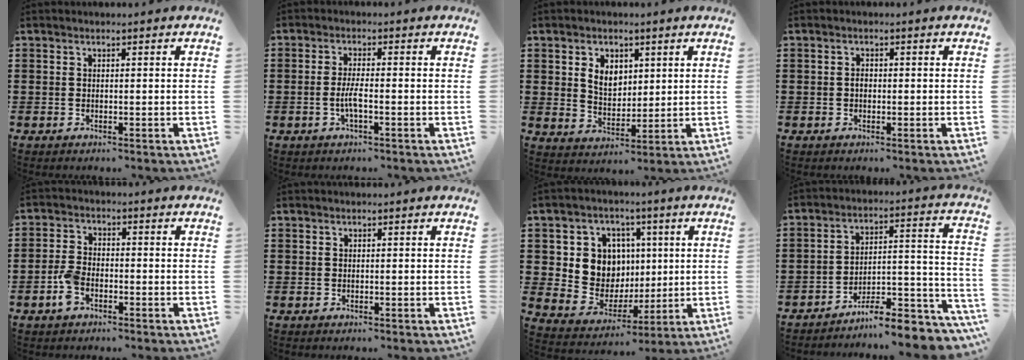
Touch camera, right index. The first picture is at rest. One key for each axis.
{"total": 3.2, "fx": -1.0, "fy": 0.6, "fz": 3.0, "tx": -0.068, "ty": -0.006, "tz": -0.023}
{"total": 4.6, "fx": 1.6, "fy": 3.4, "fz": 2.6, "tx": -0.056, "ty": 0.007, "tz": 0.027}
{"total": 1.0, "fx": -0.2, "fy": 0.6, "fz": 0.8, "tx": -0.018, "ty": 0.001, "tz": -0.005}
{"total": 3.9, "fx": -1.8, "fy": 1.9, "fz": 2.8, "tx": -0.078, "ty": -0.004, "tz": -0.041}
{"total": 0.0}
{"total": 9.3, "fx": 2.2, "fy": 8.6, "fz": 2.8, "tx": -0.084, "ty": -0.003, "tz": 0.047}
{"total": 8.2, "fx": -7.4, "fy": 1.4, "fz": 3.3, "tx": -0.040, "ty": 0.015, "tz": -0.139}